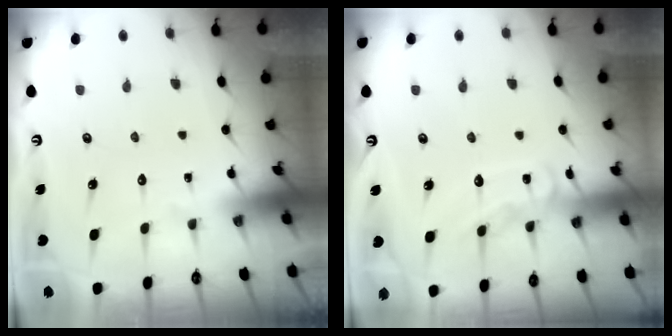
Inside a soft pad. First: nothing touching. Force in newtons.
{"total": 8.8, "press": 8.8, "slide": 0.8}